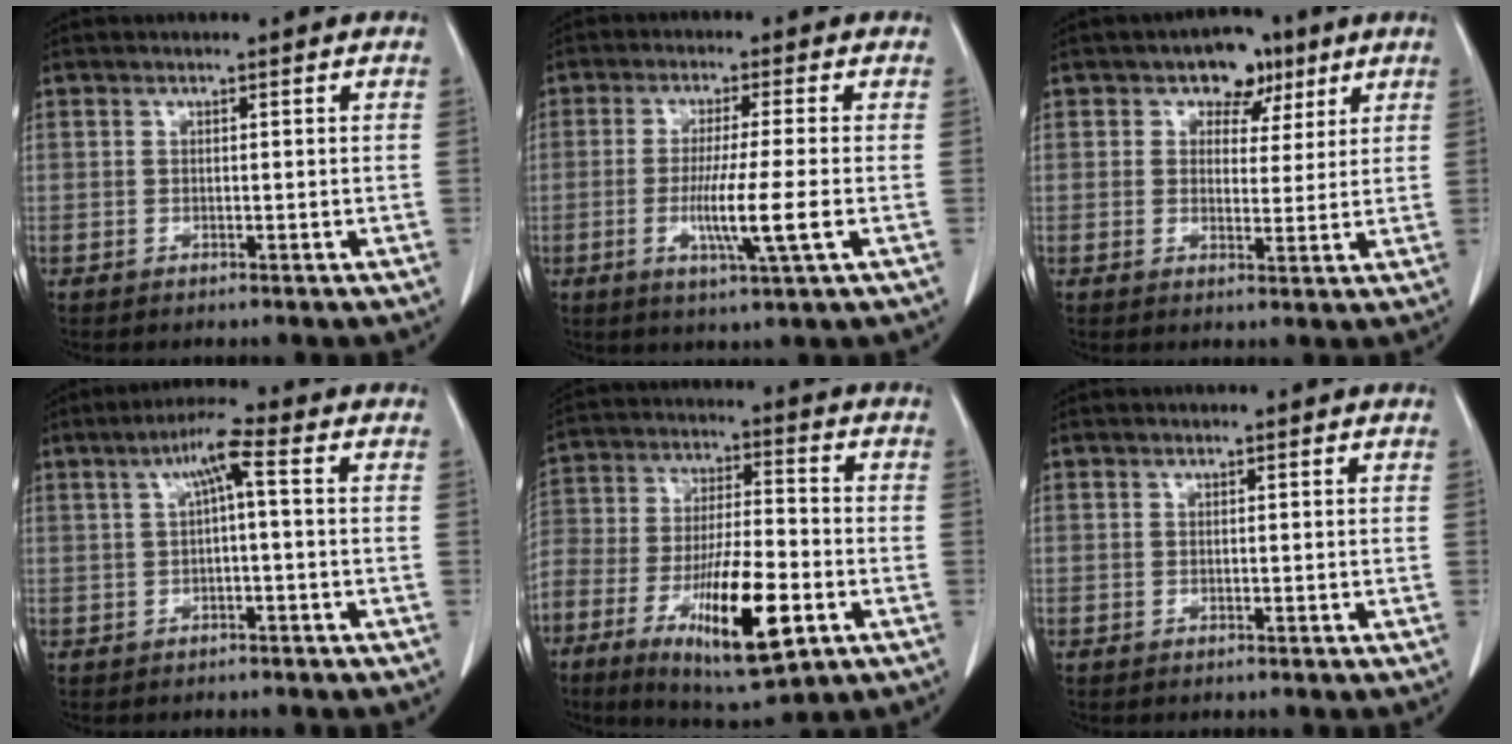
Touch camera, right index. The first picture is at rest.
{"total": 6.9, "force": [-1.5, -0.7, 6.7], "torque": [-0.125, -0.020, -0.029]}
{"total": 5.6, "force": [3.0, 4.0, 2.6], "torque": [-0.023, 0.014, 0.042]}
{"total": 4.7, "force": [0.9, 0.4, 4.6], "torque": [-0.083, 0.020, 0.015]}
{"total": 17.7, "force": [-7.5, 5.1, 15.2], "torque": [-0.303, -0.012, -0.125]}
{"total": 0.0}